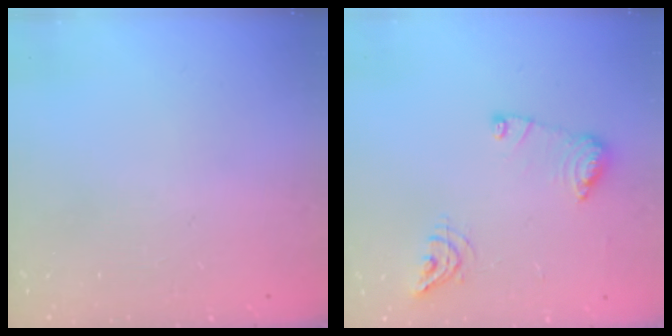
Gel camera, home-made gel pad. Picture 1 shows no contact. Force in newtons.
{"total": 10.7, "press": 10.6, "slide": 1.1}